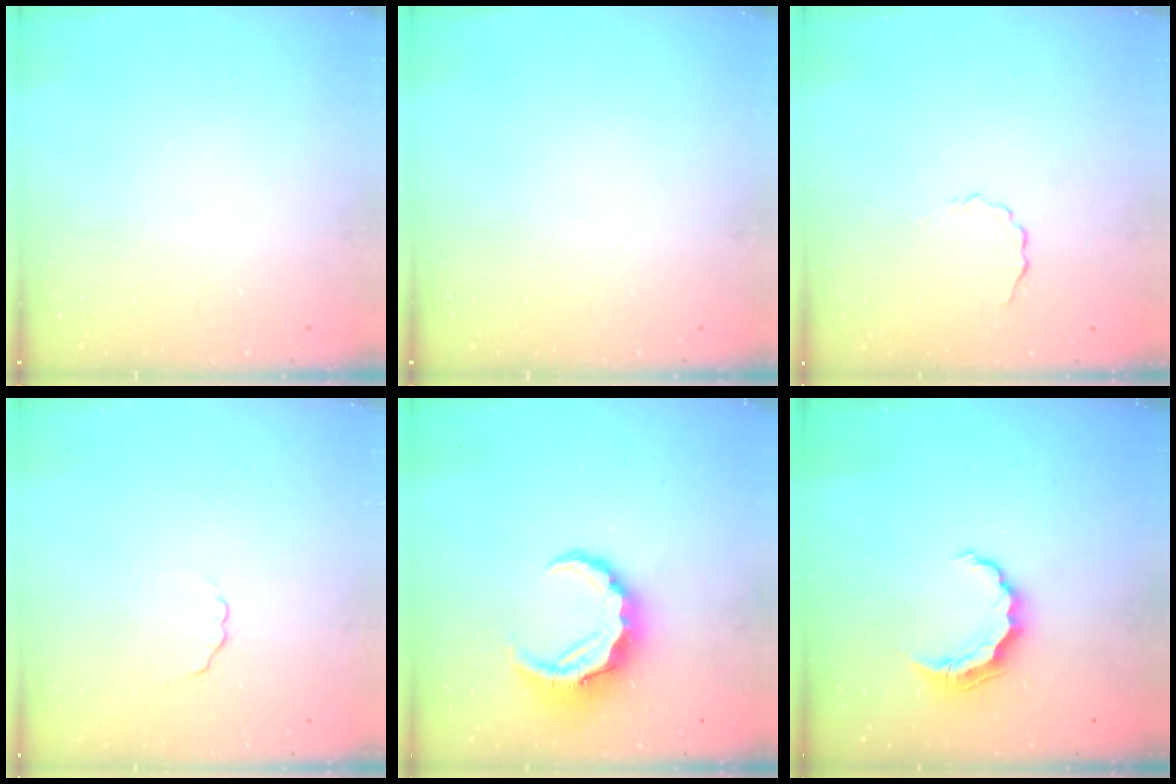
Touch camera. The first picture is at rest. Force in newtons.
{"total": 0.0}
{"total": 2.0, "press": 1.9, "slide": 0.7}
{"total": 1.8, "press": 1.5, "slide": 1.0}
{"total": 6.9, "press": 6.8, "slide": 1.3}
{"total": 6.9, "press": 6.8, "slide": 0.7}